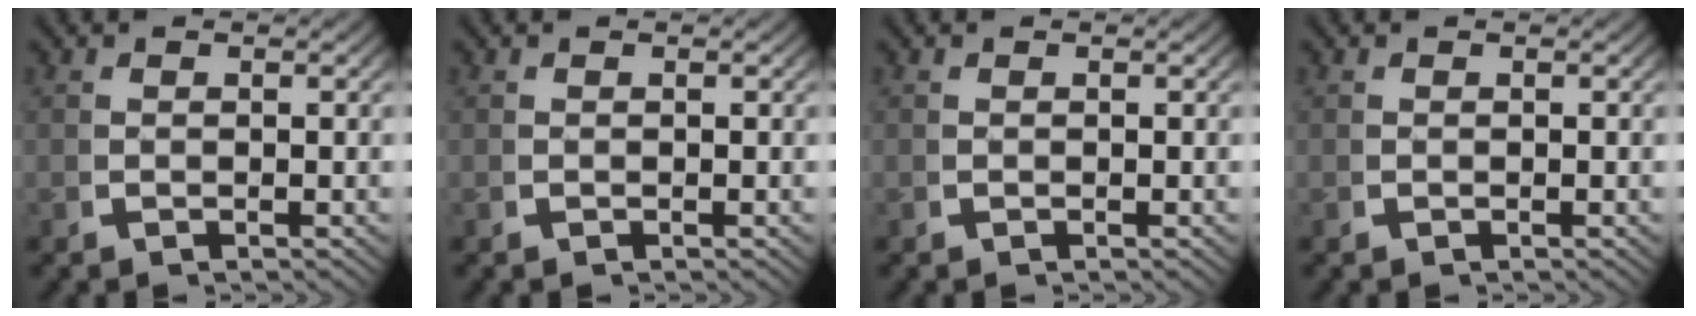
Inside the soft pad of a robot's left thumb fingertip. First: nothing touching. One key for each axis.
{"total": 0.0}
{"total": 0.0}
{"total": 0.0}